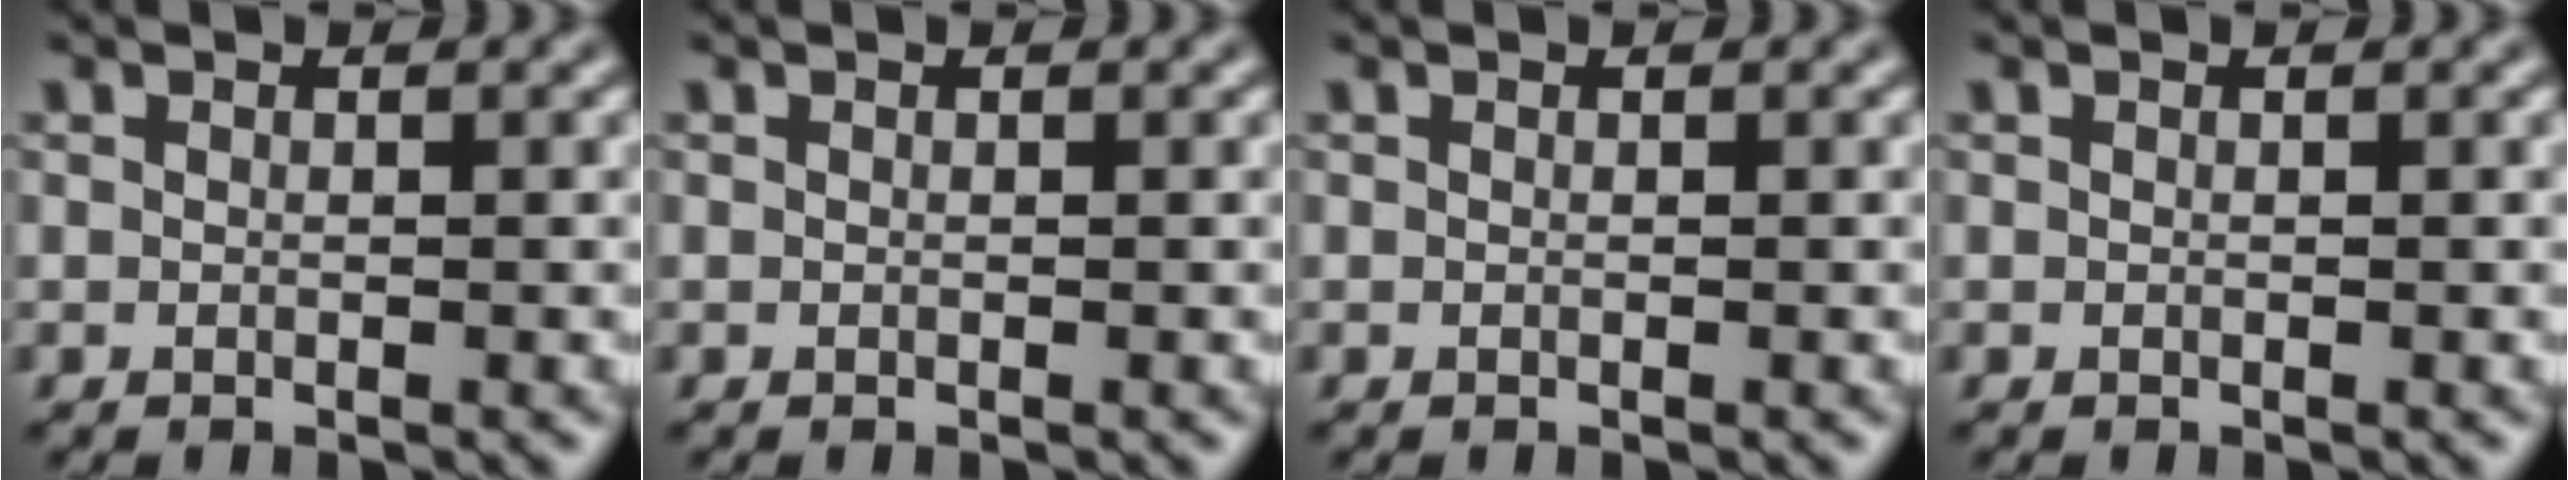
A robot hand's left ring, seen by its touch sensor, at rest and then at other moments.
{"total": 0.0}
{"total": 0.0}
{"total": 0.0}